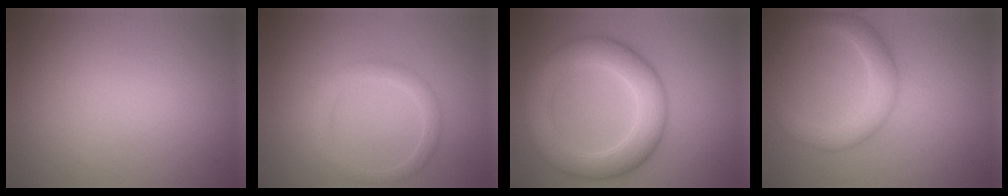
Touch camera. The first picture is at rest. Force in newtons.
{"total": 2.0, "press": 2.0, "slide": 0.1}
{"total": 7.1, "press": 7.1, "slide": 0.1}
{"total": 4.1, "press": 4.1, "slide": 0.0}